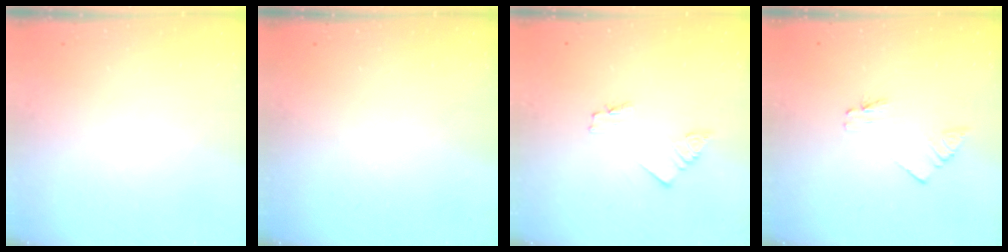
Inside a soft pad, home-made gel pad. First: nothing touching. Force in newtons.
{"total": 0.0}
{"total": 1.6, "press": 1.6, "slide": 0.1}
{"total": 1.1, "press": 1.1, "slide": 0.0}